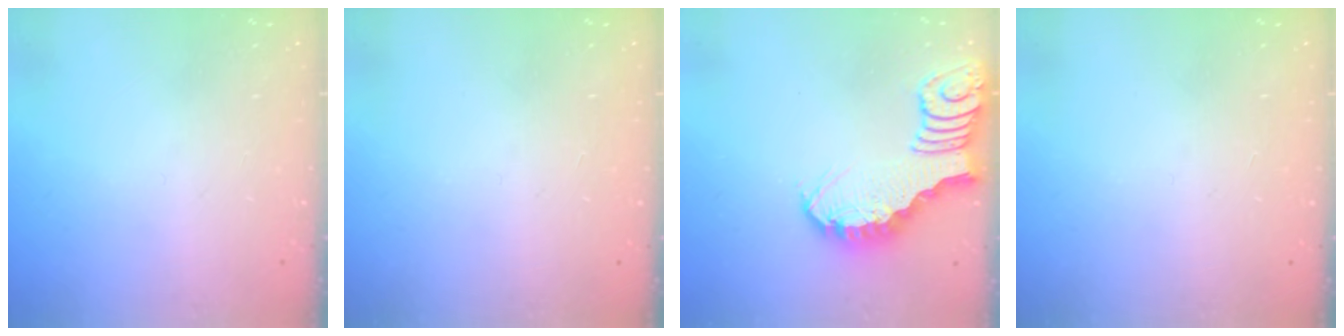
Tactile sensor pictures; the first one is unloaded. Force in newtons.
{"total": 1.6, "press": 1.6, "slide": 0.1}
{"total": 2.9, "press": 2.8, "slide": 0.4}
{"total": 1.6, "press": 1.6, "slide": 0.1}